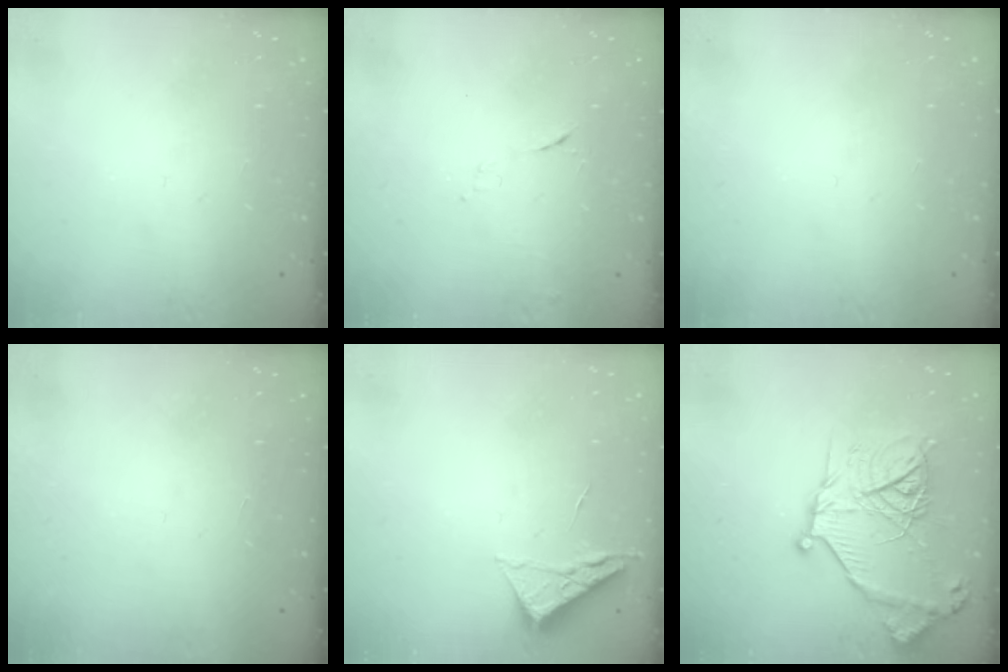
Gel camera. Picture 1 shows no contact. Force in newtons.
{"total": 5.2, "press": 5.1, "slide": 0.8}
{"total": 0.0}
{"total": 1.7, "press": 1.7, "slide": 0.1}
{"total": 3.8, "press": 3.8, "slide": 0.5}
{"total": 18.8, "press": 18.7, "slide": 2.0}